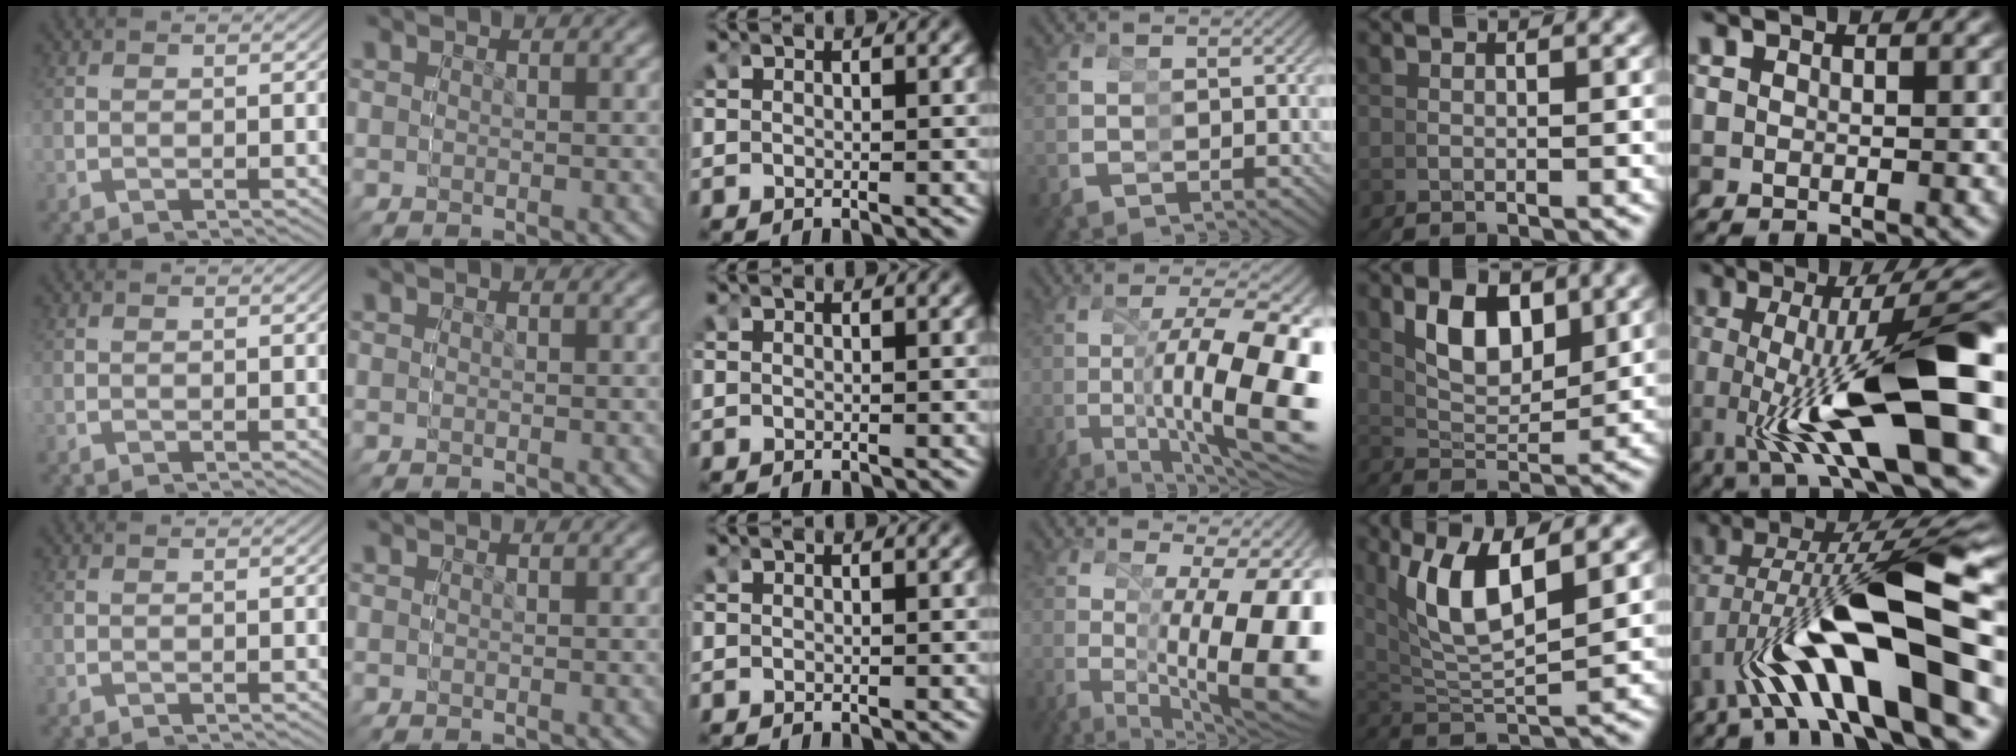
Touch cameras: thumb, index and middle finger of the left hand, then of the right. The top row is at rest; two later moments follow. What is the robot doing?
{"motion": "grasp_and_lifting", "object": "cubes"}